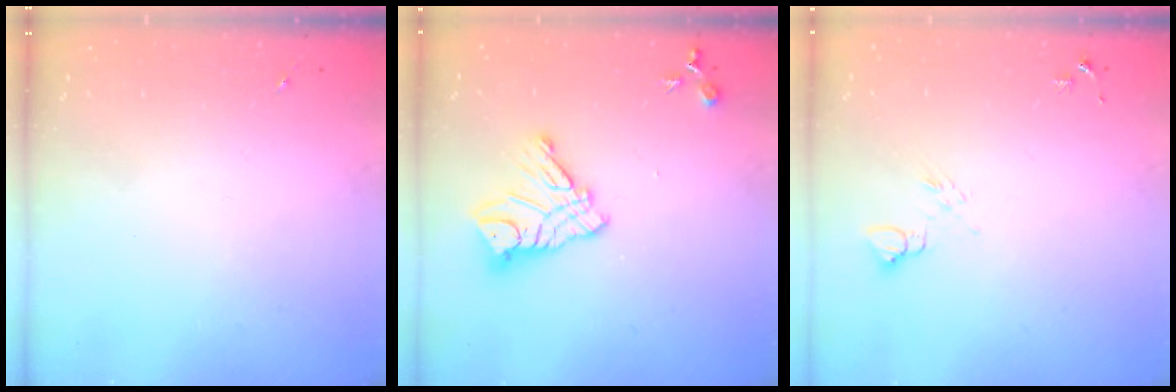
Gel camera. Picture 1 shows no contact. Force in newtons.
{"total": 12.8, "press": 12.7, "slide": 1.0}
{"total": 6.6, "press": 6.5, "slide": 0.8}